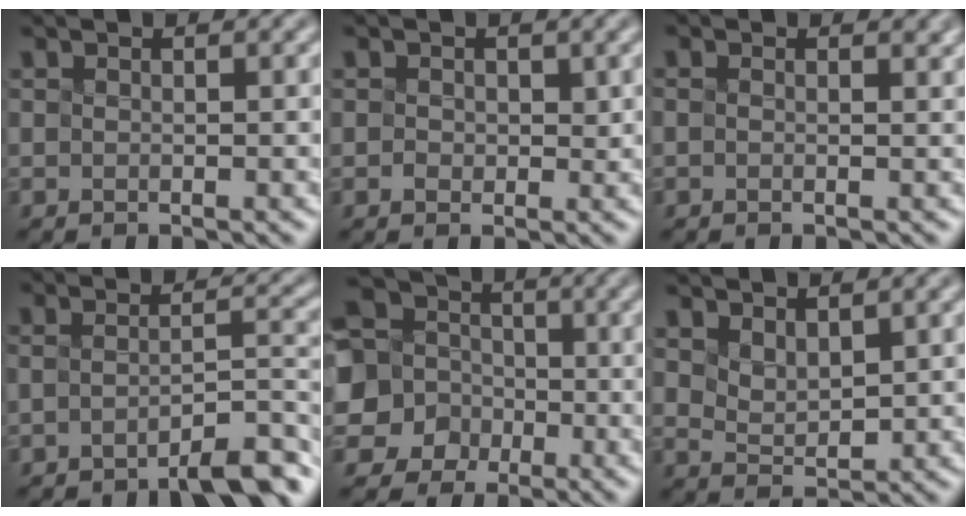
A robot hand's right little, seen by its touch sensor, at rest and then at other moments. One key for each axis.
{"total": 1.5, "fx": -0.8, "fy": -0.6, "fz": -1.1, "tx": 0.001, "ty": -0.010, "tz": 0.017}
{"total": 0.7, "fx": -0.4, "fy": -0.4, "fz": -0.4, "tx": 0.005, "ty": -0.009, "tz": -0.008}
{"total": 4.5, "fx": -4.1, "fy": -0.4, "fz": 1.7, "tx": -0.032, "ty": -0.005, "tz": -0.040}
{"total": 8.9, "fx": -2.8, "fy": 8.4, "fz": 1.1, "tx": -0.087, "ty": 0.002, "tz": -0.054}
{"total": 0.9, "fx": 0.8, "fy": -0.3, "fz": -0.5, "tx": -0.015, "ty": -0.015, "tz": 0.053}